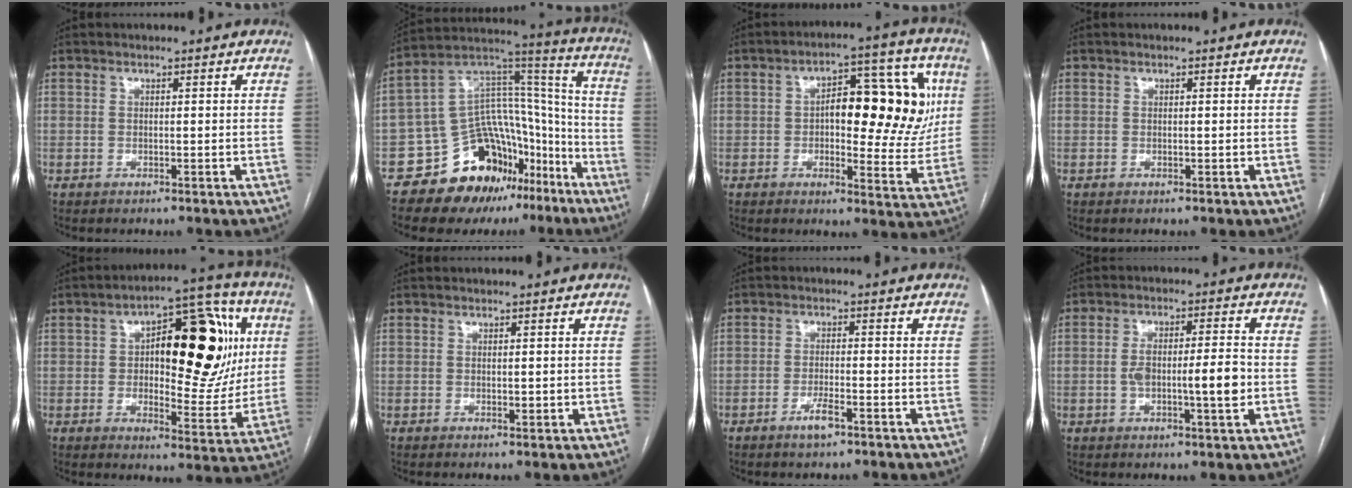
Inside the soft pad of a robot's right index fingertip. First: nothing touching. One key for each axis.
{"total": 19.1, "fx": -12.2, "fy": 11.0, "fz": 9.6, "tx": -0.128, "ty": 0.087, "tz": -0.191}
{"total": 16.0, "fx": 2.3, "fy": 6.8, "fz": 14.3, "tx": -0.176, "ty": 0.036, "tz": 0.035}
{"total": 0.0}
{"total": 21.3, "fx": 4.2, "fy": 8.7, "fz": 19.0, "tx": -0.258, "ty": 0.037, "tz": 0.061}
{"total": 1.2, "fx": 0.0, "fy": 0.6, "fz": 1.0, "tx": -0.015, "ty": -0.004, "tz": 0.003}
{"total": 3.1, "fx": -2.0, "fy": 0.5, "fz": 2.4, "tx": -0.045, "ty": -0.001, "tz": -0.036}
{"total": 8.1, "fx": -1.2, "fy": 1.4, "fz": 7.9, "tx": -0.139, "ty": 0.007, "tz": -0.020}